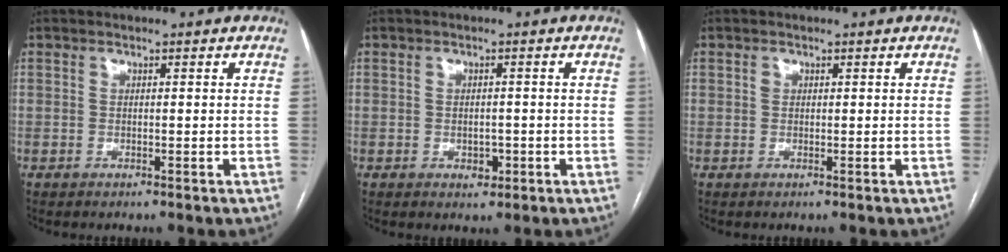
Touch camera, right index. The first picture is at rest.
{"total": 2.2, "force": [-0.7, 1.5, 1.4], "torque": [-0.019, 0.002, -0.004]}
{"total": 0.8, "force": [0.3, 0.7, 0.3], "torque": [-0.002, 0.001, 0.005]}